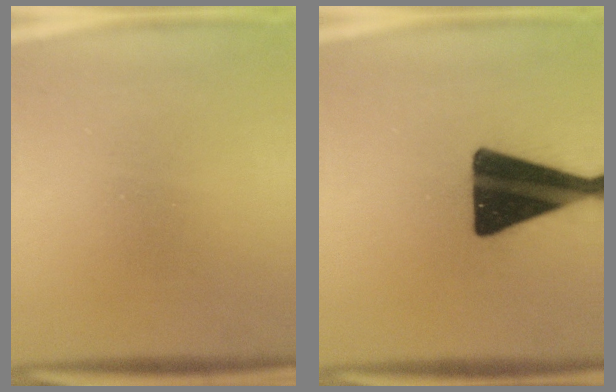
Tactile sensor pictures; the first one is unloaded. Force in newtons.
{"total": 18.3}